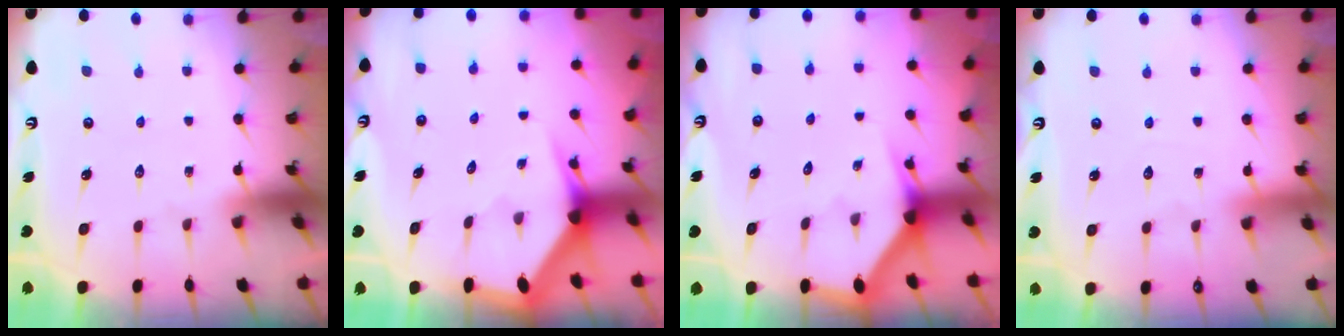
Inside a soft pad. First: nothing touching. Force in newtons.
{"total": 3.5, "press": 3.5, "slide": 0.0}
{"total": 2.7, "press": 2.7, "slide": 0.1}
{"total": 3.1, "press": 3.1, "slide": 0.4}